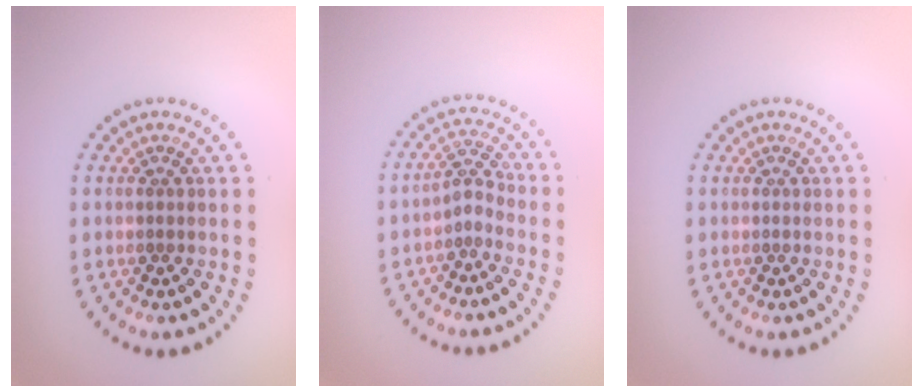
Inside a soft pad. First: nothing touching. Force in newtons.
{"total": 1.8, "press": 1.3, "slide": 1.2}
{"total": 0.0}